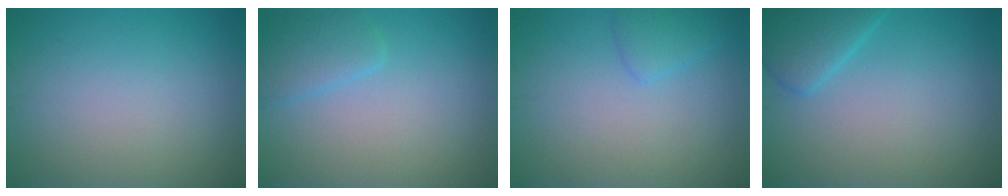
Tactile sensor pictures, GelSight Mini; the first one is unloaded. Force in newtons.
{"total": 2.3, "press": 2.3, "slide": 0.2}
{"total": 1.6, "press": 1.6, "slide": 0.1}
{"total": 3.2, "press": 3.2, "slide": 0.3}